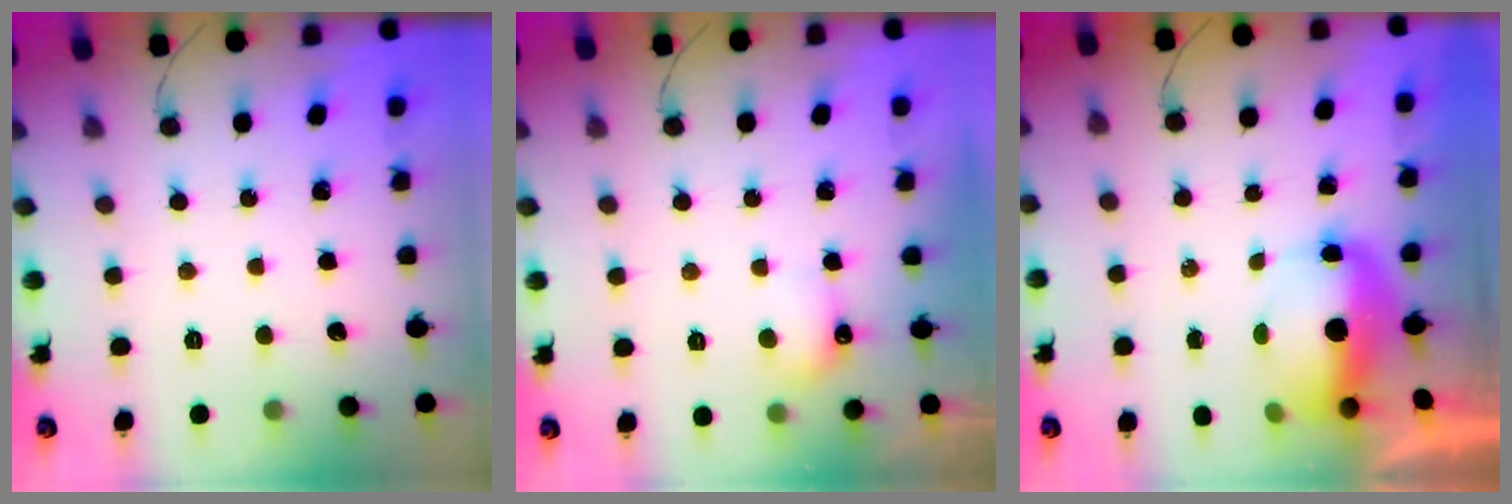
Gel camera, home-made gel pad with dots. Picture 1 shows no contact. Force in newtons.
{"total": 5.0, "press": 5.0, "slide": 0.9}
{"total": 6.4, "press": 6.3, "slide": 1.0}